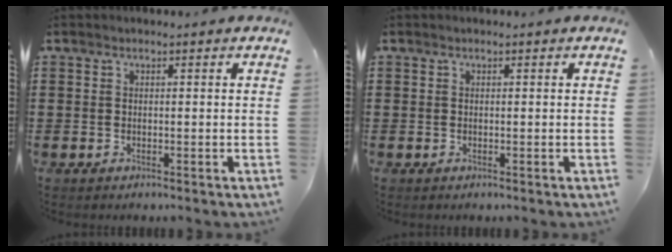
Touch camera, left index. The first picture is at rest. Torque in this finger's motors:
{"motor_torque": [0.00, 0.00, 0.00, -0.01]}